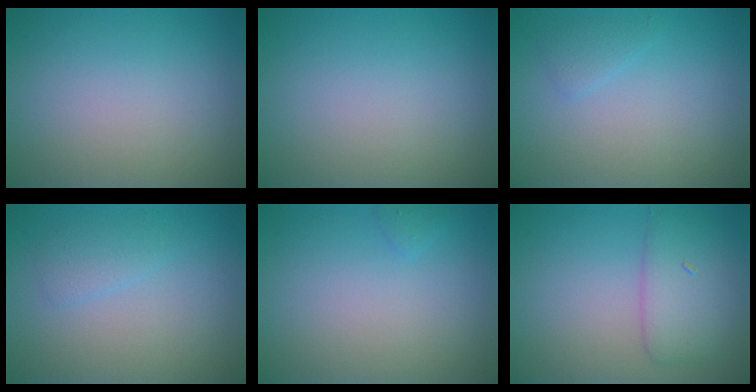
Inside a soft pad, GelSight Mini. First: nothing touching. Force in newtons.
{"total": 0.0}
{"total": 1.1, "press": 1.1, "slide": 0.1}
{"total": 1.4, "press": 1.4, "slide": 0.1}
{"total": 0.6, "press": 0.6, "slide": 0.0}
{"total": 3.6, "press": 3.6, "slide": 0.2}